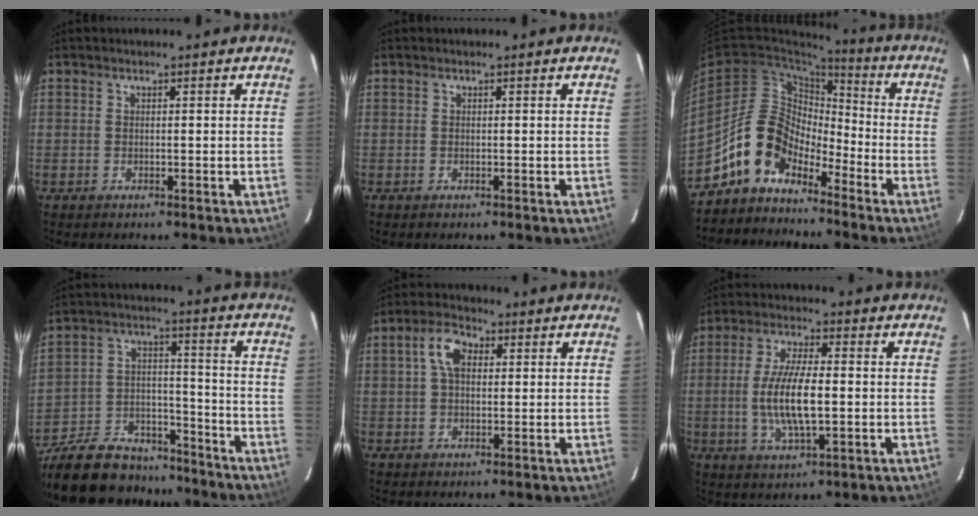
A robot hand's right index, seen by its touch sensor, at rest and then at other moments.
{"total": 0.0}
{"total": 11.2, "force": [-8.0, 6.9, 3.9], "torque": [-0.079, 0.034, -0.152]}
{"total": 21.7, "force": [-17.6, 9.8, 8.2], "torque": [-0.195, 0.024, -0.259]}
{"total": 5.4, "force": [1.3, 3.3, 4.1], "torque": [-0.079, 0.020, 0.024]}
{"total": 10.6, "force": [-1.1, 3.1, 10.0], "torque": [-0.198, -0.005, -0.019]}